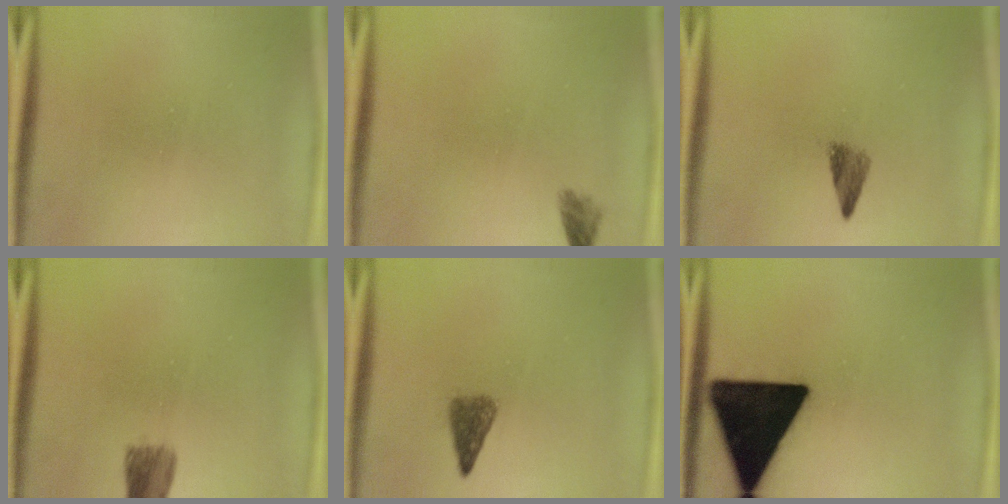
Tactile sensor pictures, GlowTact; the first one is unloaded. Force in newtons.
{"total": 1.6}
{"total": 2.4}
{"total": 3.1}
{"total": 3.2}
{"total": 22.0}